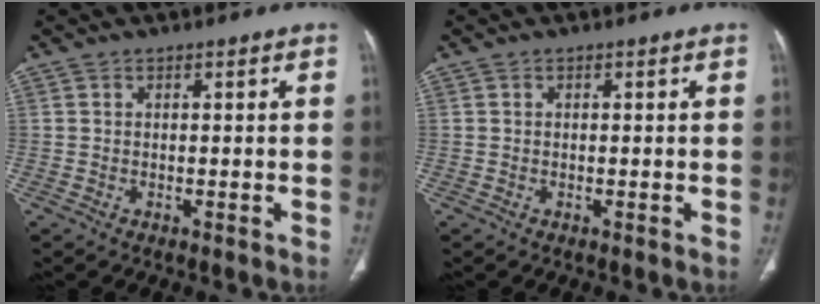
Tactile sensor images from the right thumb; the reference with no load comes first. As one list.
[{"total": 0.0}]